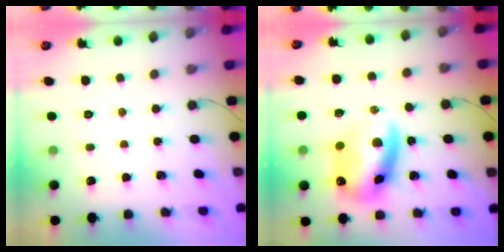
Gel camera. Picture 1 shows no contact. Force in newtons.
{"total": 12.5, "press": 12.1, "slide": 3.3}